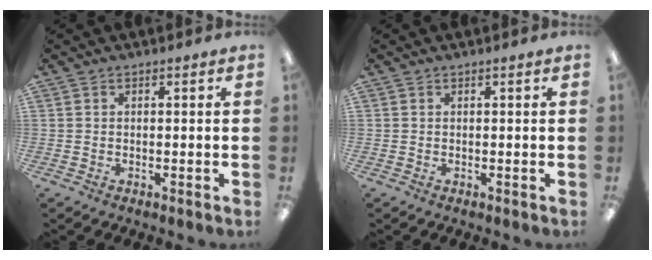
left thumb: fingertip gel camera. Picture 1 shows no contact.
{"total": 0.0}